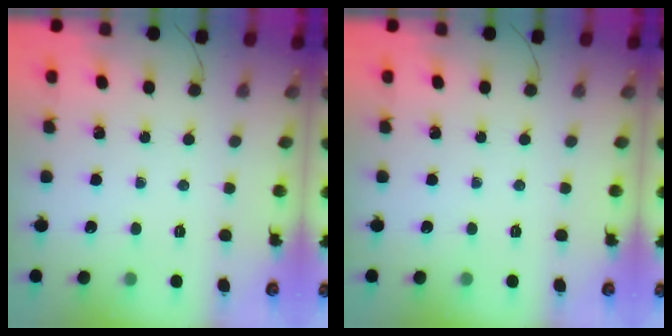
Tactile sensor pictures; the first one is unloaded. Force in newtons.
{"total": 0.0}